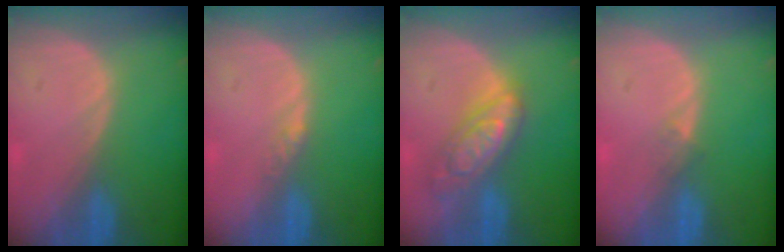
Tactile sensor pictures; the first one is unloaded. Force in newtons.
{"total": 1.4, "press": 1.1, "slide": 0.8}
{"total": 7.2, "press": 7.2, "slide": 0.6}
{"total": 1.2, "press": 0.9, "slide": 0.9}